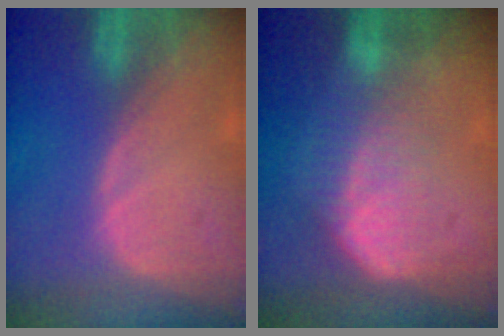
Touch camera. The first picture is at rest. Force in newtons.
{"total": 7.1, "press": 6.2, "slide": 3.5}